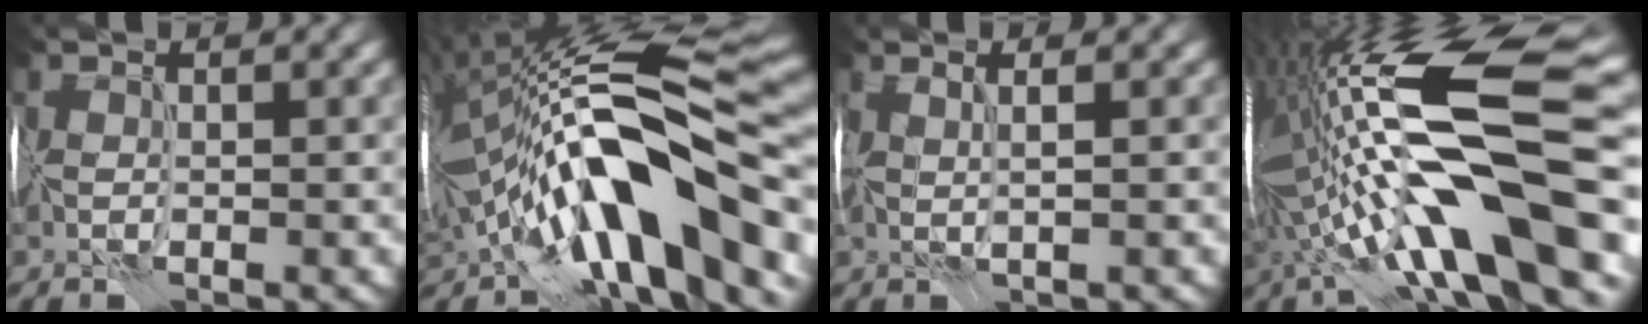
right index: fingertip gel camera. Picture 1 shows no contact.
{"total": 16.9, "force": [-3.7, 6.9, 15.0], "torque": [-0.237, 0.020, -0.065]}
{"total": 1.8, "force": [0.7, 0.7, 1.5], "torque": [-0.008, 0.011, -0.009]}
{"total": 18.5, "force": [-1.3, 5.8, 17.5], "torque": [-0.299, 0.015, -0.026]}